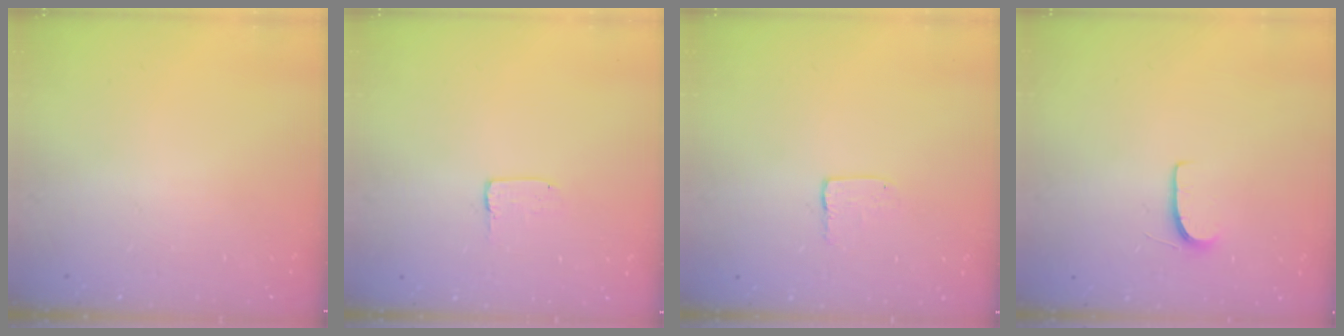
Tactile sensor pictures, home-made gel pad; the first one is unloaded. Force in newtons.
{"total": 2.0, "press": 2.0, "slide": 0.0}
{"total": 3.2, "press": 3.2, "slide": 0.2}
{"total": 5.4, "press": 5.3, "slide": 0.5}